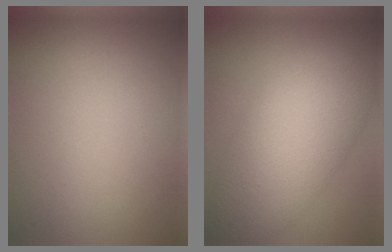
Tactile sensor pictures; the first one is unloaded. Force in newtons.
{"total": 9.5, "press": 9.5, "slide": 0.2}